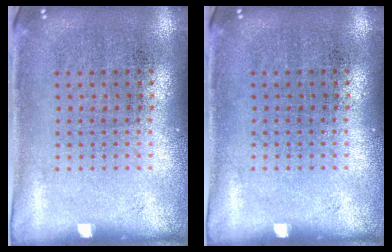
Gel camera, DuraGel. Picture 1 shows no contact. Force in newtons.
{"total": 0.0}